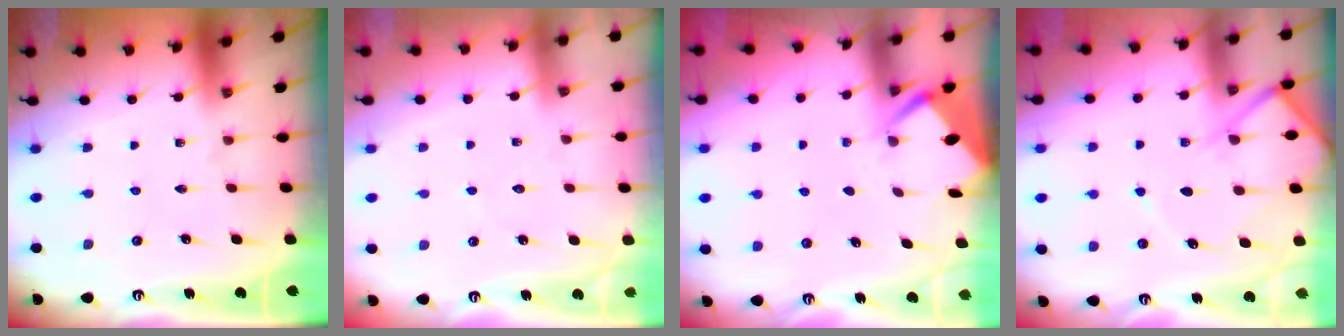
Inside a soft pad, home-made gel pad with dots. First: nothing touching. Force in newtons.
{"total": 4.2, "press": 4.2, "slide": 0.5}
{"total": 2.9, "press": 2.8, "slide": 0.4}
{"total": 8.5, "press": 8.4, "slide": 0.9}